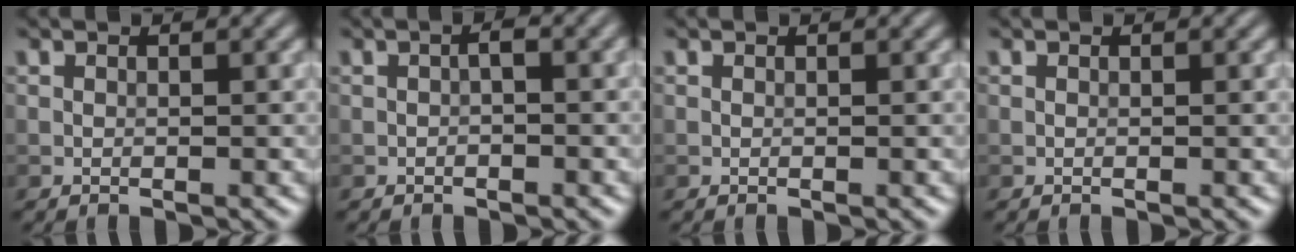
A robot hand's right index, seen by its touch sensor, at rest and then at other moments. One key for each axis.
{"total": 1.2, "fx": -0.2, "fy": 0.4, "fz": 1.1, "tx": -0.020, "ty": 0.003, "tz": -0.004}
{"total": 0.0}
{"total": 0.0}